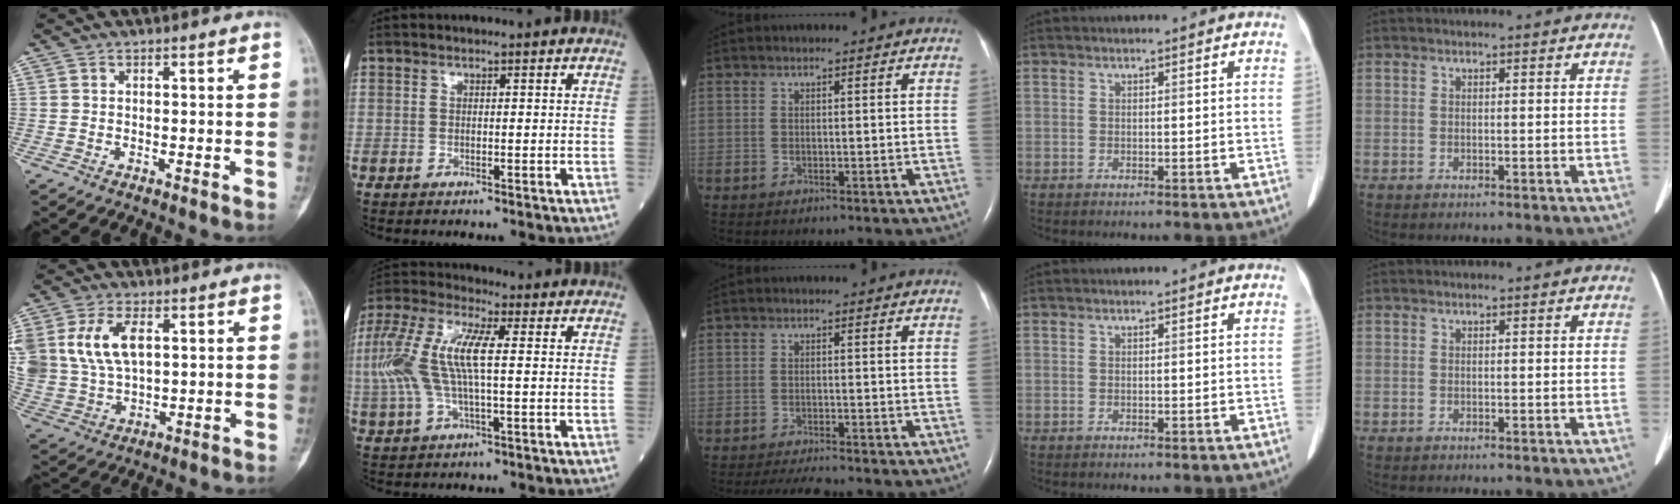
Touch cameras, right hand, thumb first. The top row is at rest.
{"thumb": {"total": 14.0, "force": [3.9, 8.5, 10.5], "torque": [-0.222, -0.002, 0.086]}, "index": {"total": 13.4, "force": [1.1, 3.9, 12.8], "torque": [-0.298, 0.021, 0.019]}, "middle": {"total": 4.5, "force": [-4.2, -0.1, 1.7], "torque": [-0.034, -0.017, -0.067]}}